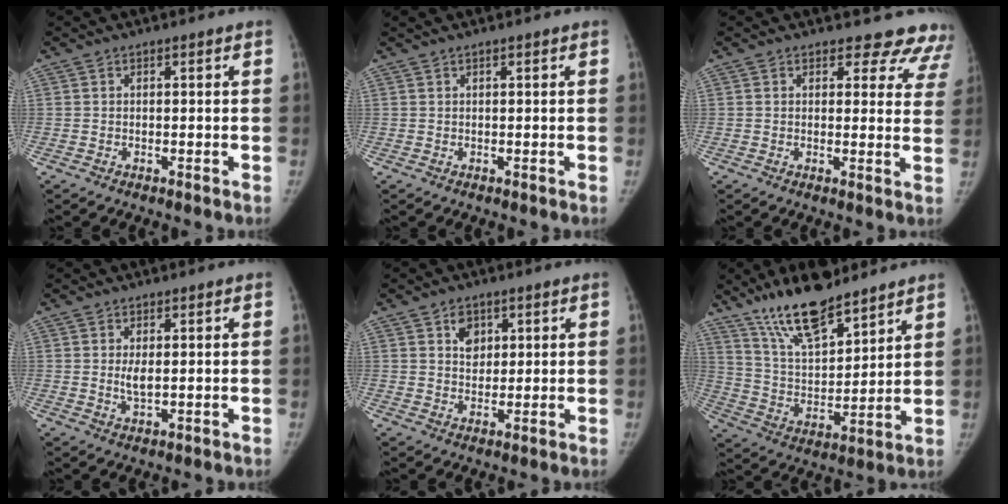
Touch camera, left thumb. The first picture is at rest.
{"total": 0.8, "force": [0.6, 0.1, 0.5], "torque": [-0.010, 0.011, 0.012]}
{"total": 11.2, "force": [10.2, 4.6, 1.1], "torque": [0.046, -0.060, 0.082]}
{"total": 2.6, "force": [0.3, 1.3, 2.3], "torque": [-0.034, -0.006, 0.008]}
{"total": 4.4, "force": [2.0, 3.3, 2.0], "torque": [-0.009, -0.012, 0.034]}
{"total": 16.7, "force": [12.6, 5.6, 9.5], "torque": [-0.132, -0.066, 0.231]}